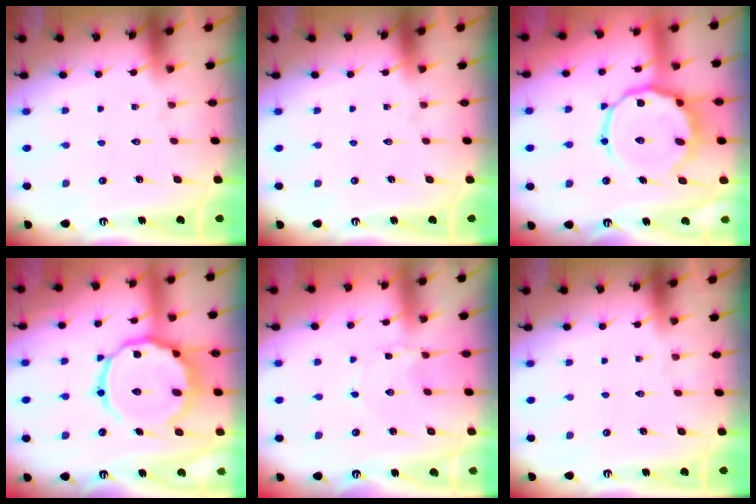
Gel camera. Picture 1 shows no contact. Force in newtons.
{"total": 0.0}
{"total": 14.6, "press": 14.5, "slide": 1.9}
{"total": 18.2, "press": 18.1, "slide": 1.6}
{"total": 0.9, "press": 0.9, "slide": 0.1}
{"total": 0.0}